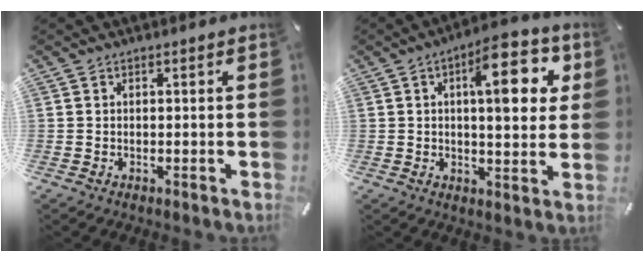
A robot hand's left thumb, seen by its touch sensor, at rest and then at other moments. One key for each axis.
{"total": 14.9, "fx": 5.3, "fy": 5.7, "fz": 12.7, "tx": -0.161, "ty": -0.023, "tz": 0.076}